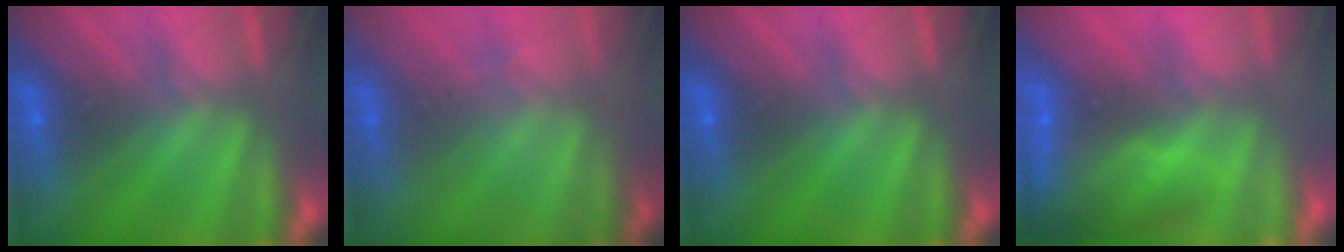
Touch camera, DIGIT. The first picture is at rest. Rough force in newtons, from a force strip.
{"total": 1.5}
{"total": 0.0}
{"total": 7.4}